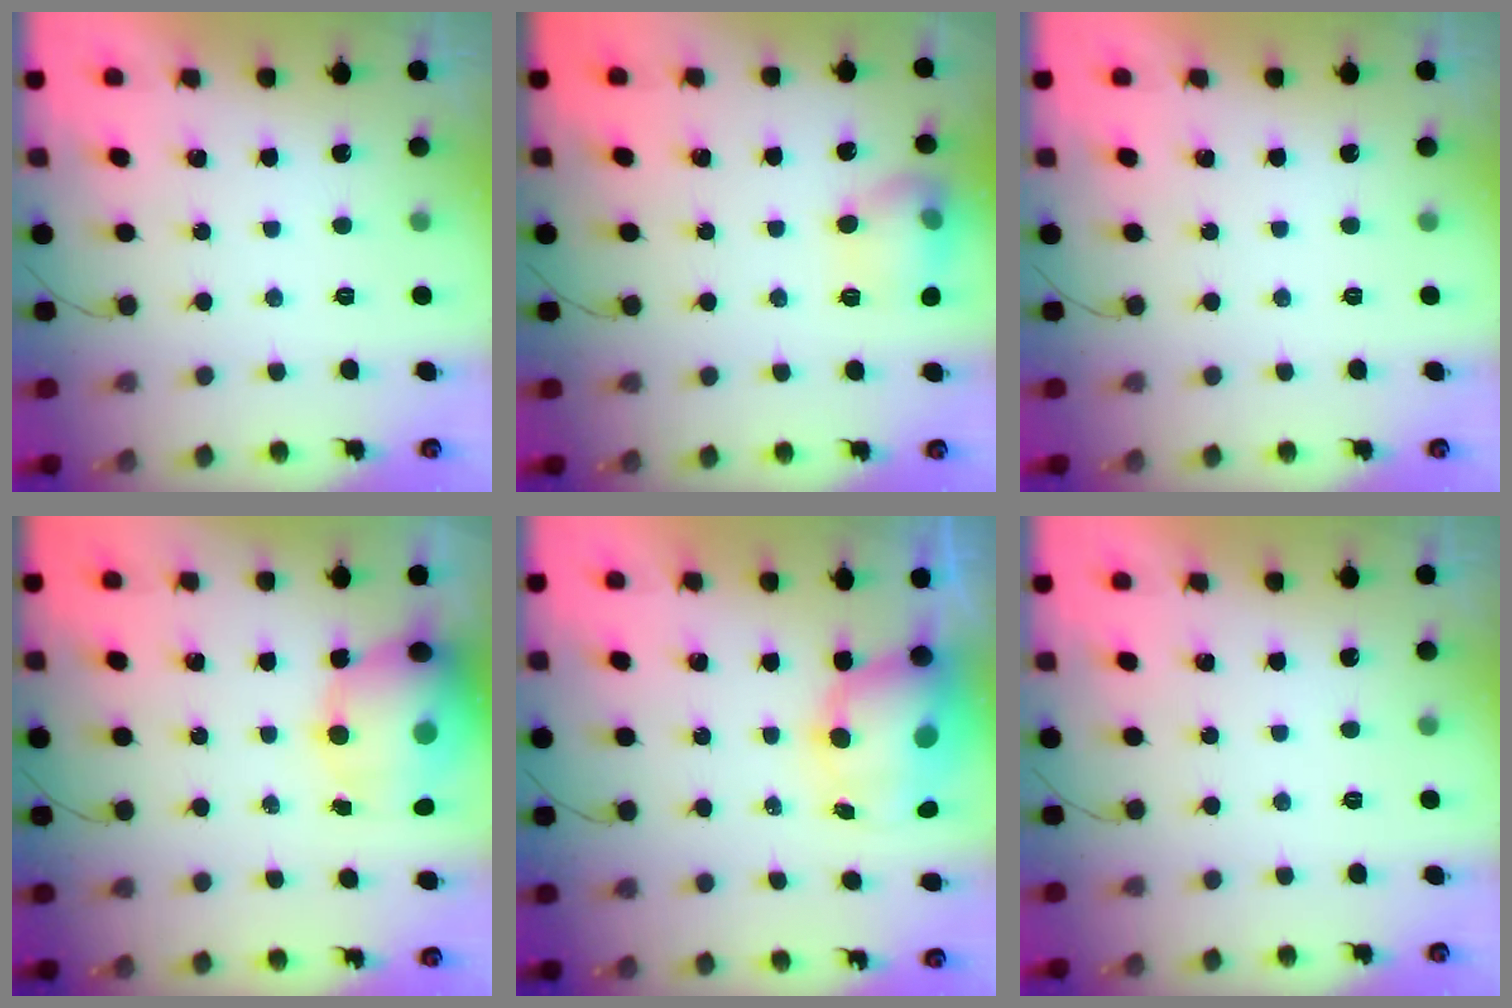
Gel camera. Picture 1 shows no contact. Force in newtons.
{"total": 12.0, "press": 12.0, "slide": 1.0}
{"total": 0.0}
{"total": 16.3, "press": 15.9, "slide": 3.8}
{"total": 10.4, "press": 10.1, "slide": 2.5}
{"total": 0.0}